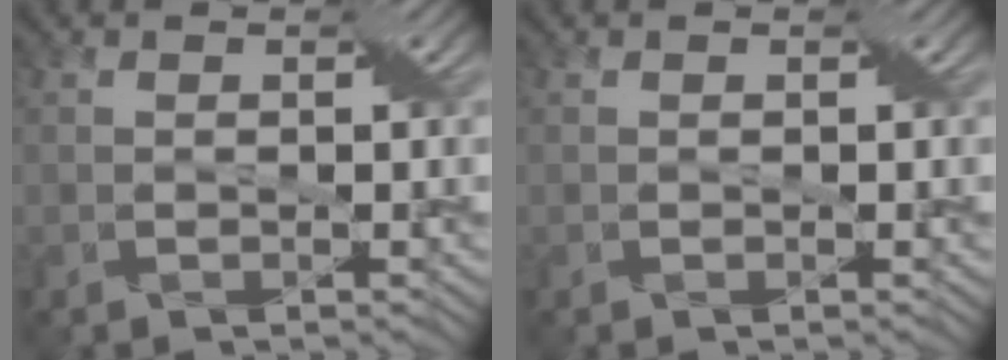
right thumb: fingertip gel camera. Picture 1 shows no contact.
{"total": 0.0}